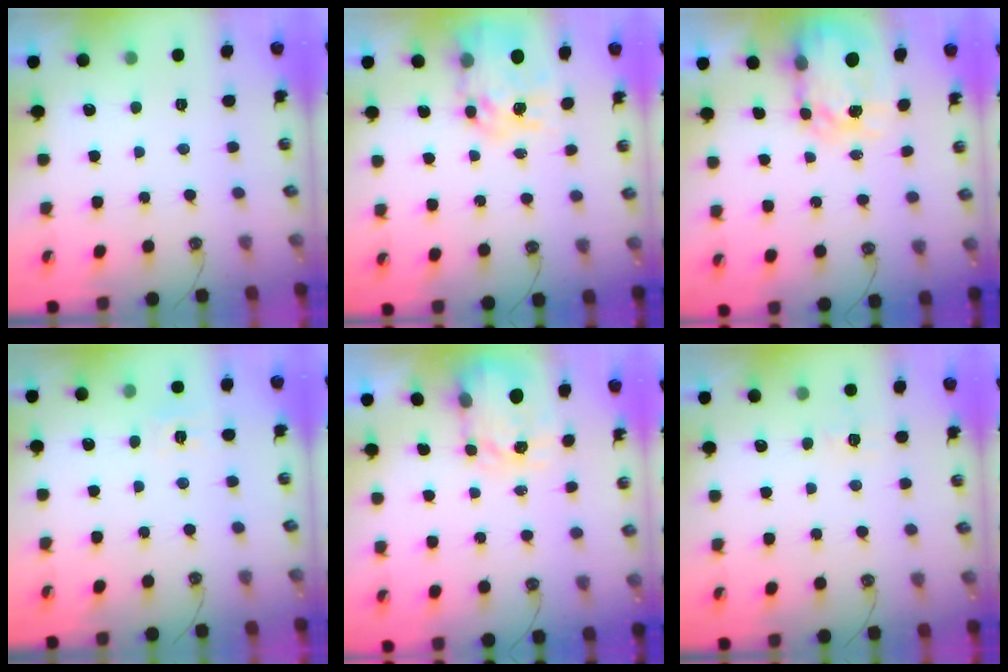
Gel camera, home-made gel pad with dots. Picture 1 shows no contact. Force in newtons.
{"total": 11.2, "press": 11.2, "slide": 1.1}
{"total": 5.4, "press": 5.4, "slide": 0.6}
{"total": 6.4, "press": 6.4, "slide": 0.7}
{"total": 3.5, "press": 3.5, "slide": 0.4}
{"total": 6.3, "press": 6.3, "slide": 0.6}